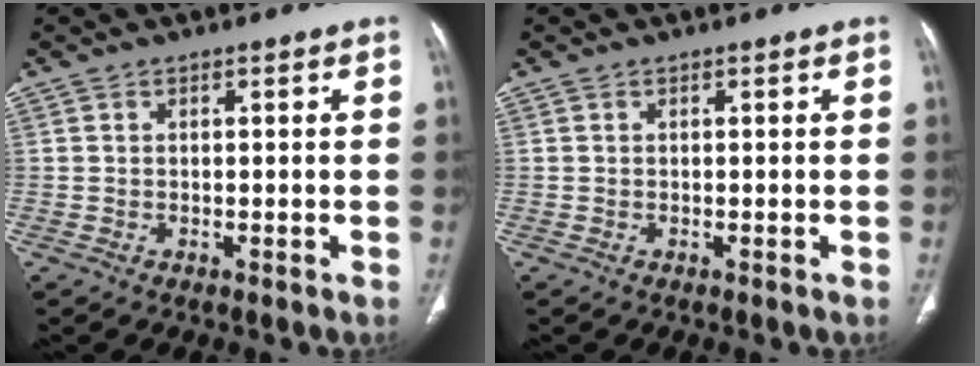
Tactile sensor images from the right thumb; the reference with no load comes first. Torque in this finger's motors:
{"motor_torque": [0.00, 0.00, 0.00, 0.00, 0.00]}